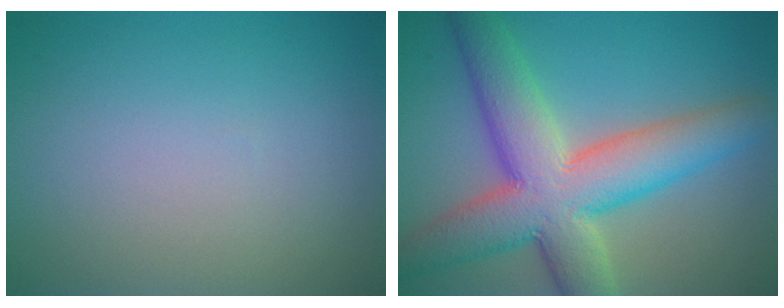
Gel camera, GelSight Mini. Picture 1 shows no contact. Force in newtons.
{"total": 10.4, "press": 10.4, "slide": 0.5}